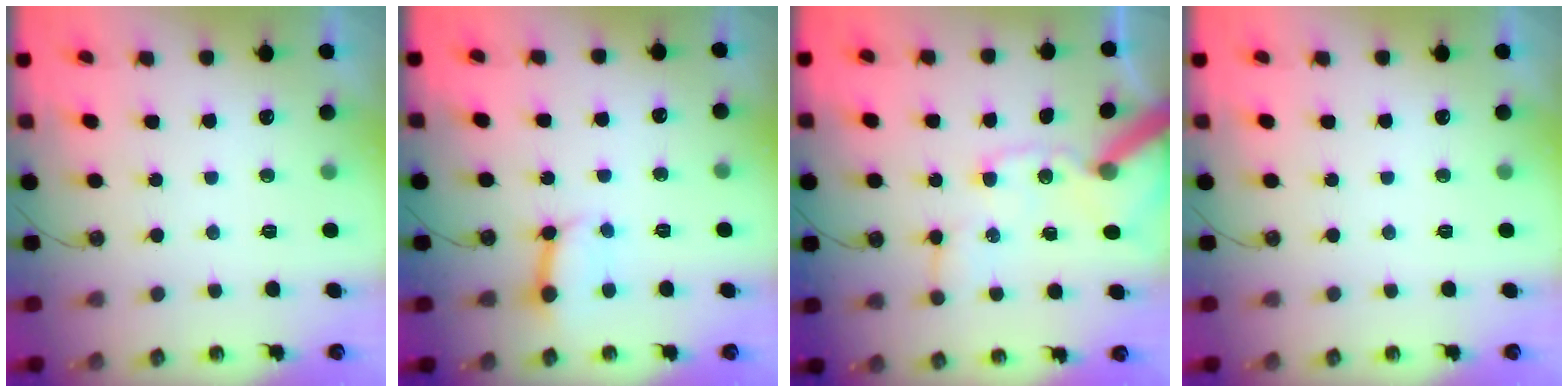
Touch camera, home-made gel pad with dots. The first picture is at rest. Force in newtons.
{"total": 6.9, "press": 6.8, "slide": 0.8}
{"total": 14.3, "press": 14.1, "slide": 2.0}
{"total": 0.0}